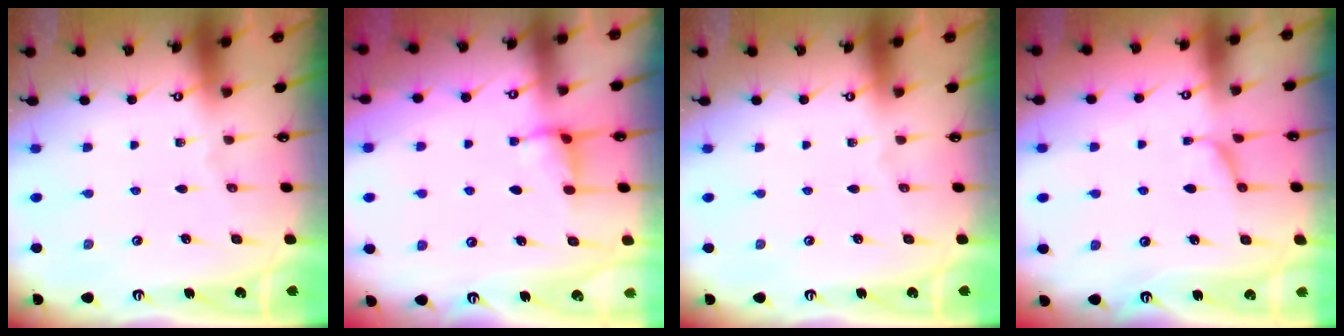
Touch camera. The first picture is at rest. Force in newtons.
{"total": 2.4, "press": 2.4, "slide": 0.4}
{"total": 0.0}
{"total": 1.2, "press": 1.0, "slide": 0.6}